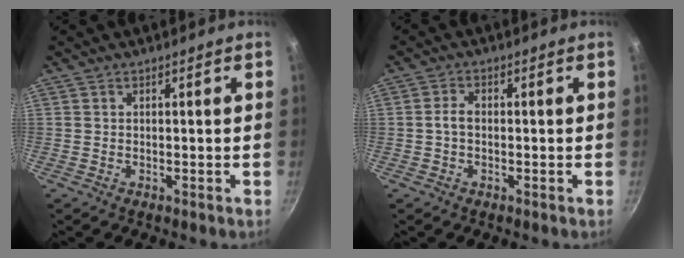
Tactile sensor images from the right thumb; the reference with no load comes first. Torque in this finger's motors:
{"motor_torque": [-0.77, 0.57, 0.77, -0.09, 0.06]}